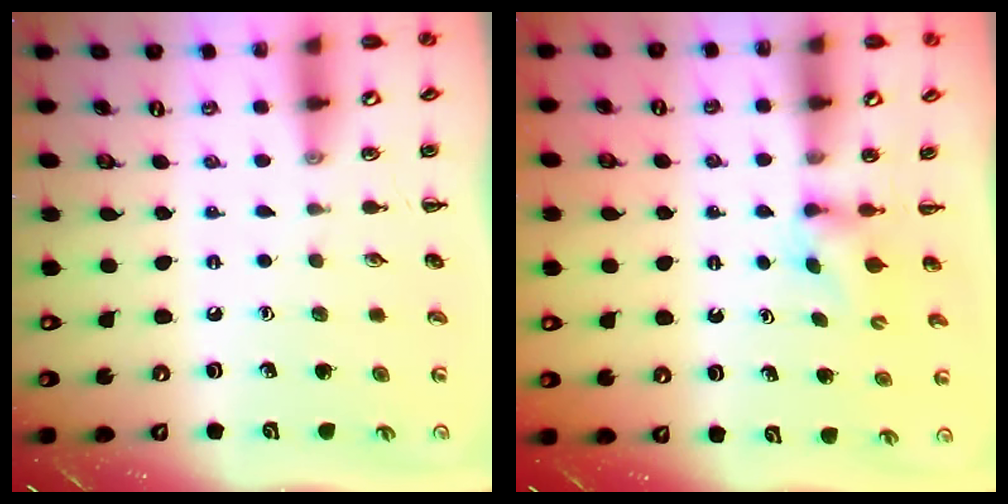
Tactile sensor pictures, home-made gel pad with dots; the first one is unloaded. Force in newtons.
{"total": 2.2, "press": 1.9, "slide": 1.0}